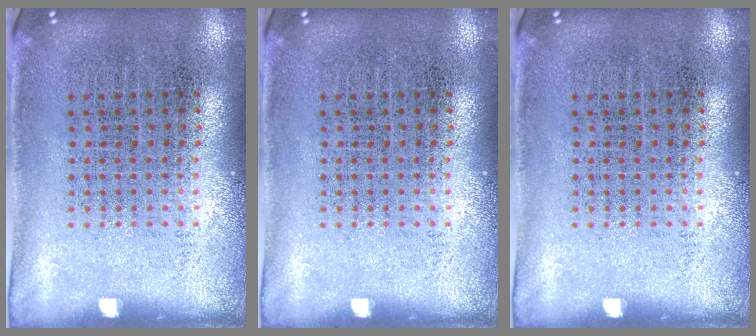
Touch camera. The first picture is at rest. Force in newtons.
{"total": 0.0}
{"total": 0.0}